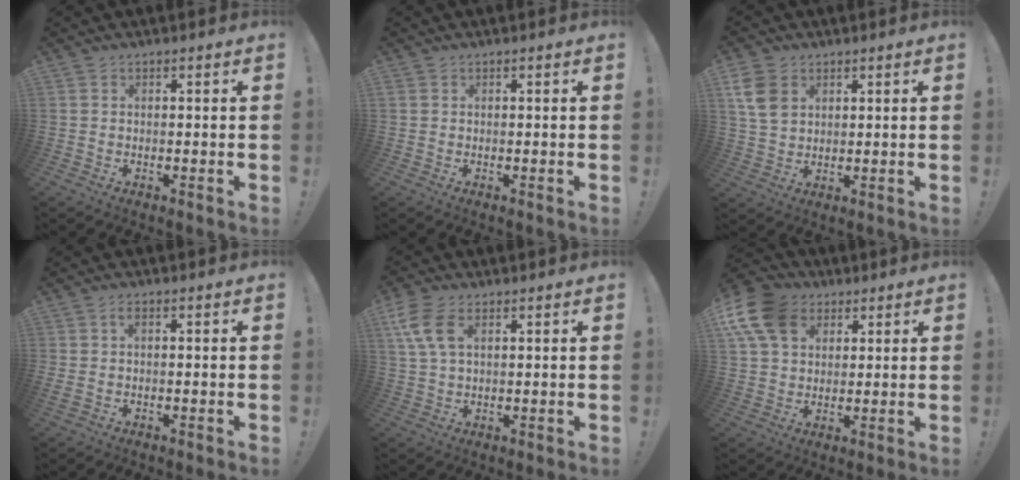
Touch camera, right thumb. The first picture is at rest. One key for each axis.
{"total": 0.0}
{"total": 9.6, "fx": 3.8, "fy": 7.0, "fz": 5.3, "tx": -0.102, "ty": -0.003, "tz": 0.077}
{"total": 2.1, "fx": 0.4, "fy": 0.7, "fz": 1.9, "tx": -0.034, "ty": 0.003, "tz": 0.005}
{"total": 9.2, "fx": 3.7, "fy": 5.0, "fz": 6.8, "tx": -0.145, "ty": -0.004, "tz": 0.072}
{"total": 15.0, "fx": 5.9, "fy": 11.1, "fz": 8.1, "tx": -0.149, "ty": -0.021, "tz": 0.117}